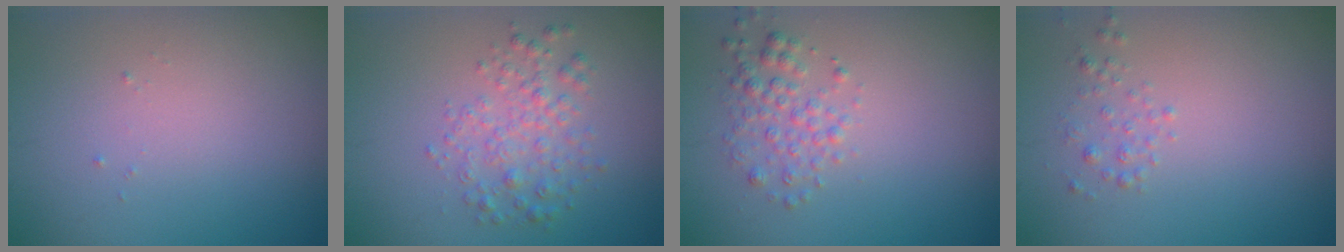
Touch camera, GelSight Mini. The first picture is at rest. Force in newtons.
{"total": 2.5, "press": 2.5, "slide": 0.1}
{"total": 2.0, "press": 2.0, "slide": 0.1}
{"total": 0.9, "press": 0.9, "slide": 0.0}